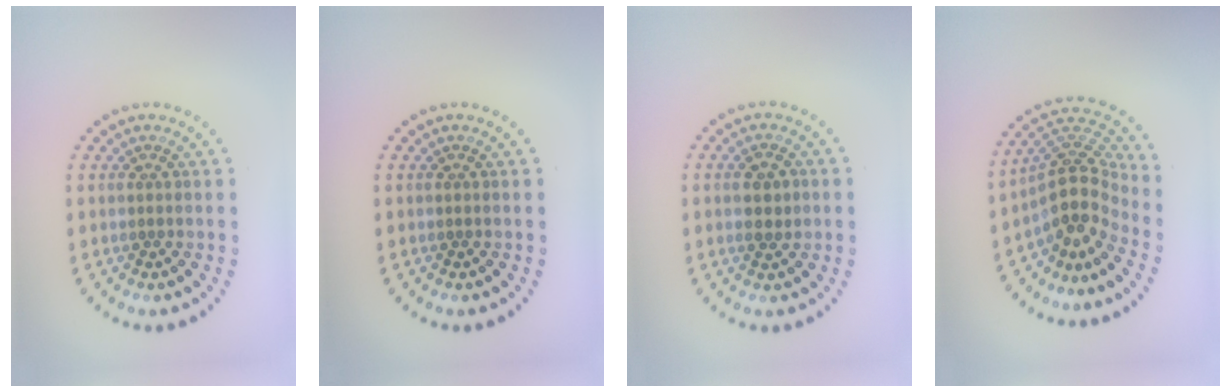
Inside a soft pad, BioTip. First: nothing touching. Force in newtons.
{"total": 0.0}
{"total": 2.2, "press": 2.2, "slide": 0.1}
{"total": 4.6, "press": 3.4, "slide": 3.1}